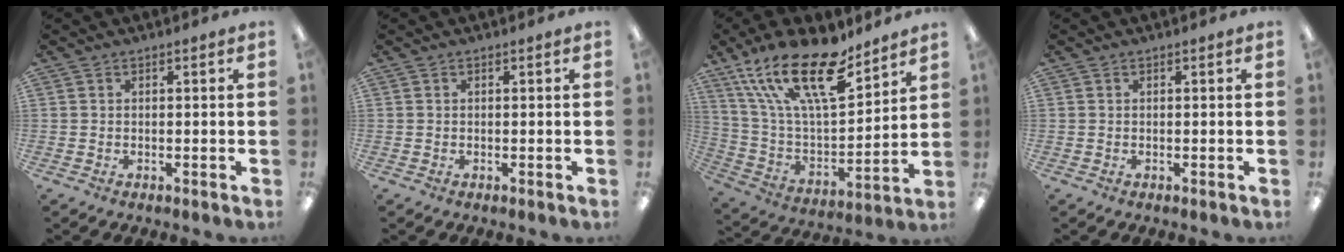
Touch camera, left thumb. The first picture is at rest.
{"total": 0.0}
{"total": 23.2, "force": [15.3, 8.4, 15.4], "torque": [-0.291, -0.091, 0.263]}
{"total": 0.0}